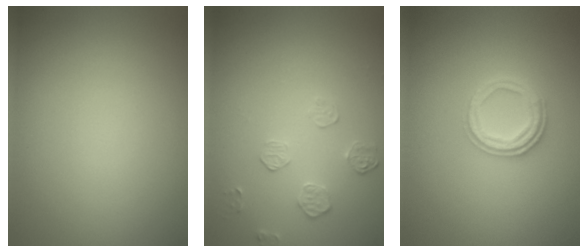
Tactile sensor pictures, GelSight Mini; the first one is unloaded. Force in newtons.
{"total": 1.7, "press": 1.0, "slide": 1.4}
{"total": 2.5, "press": 2.4, "slide": 0.6}